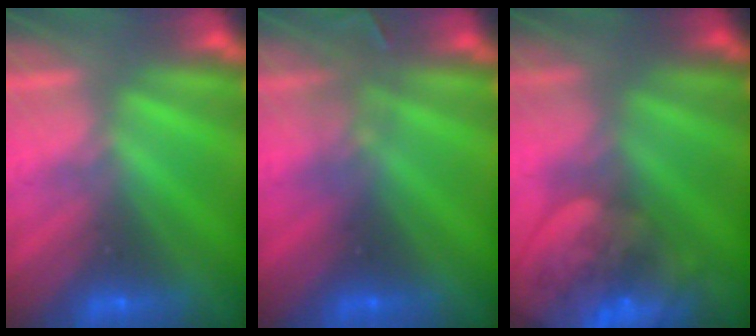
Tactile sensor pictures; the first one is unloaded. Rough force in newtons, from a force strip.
{"total": 2.9}
{"total": 5.7}